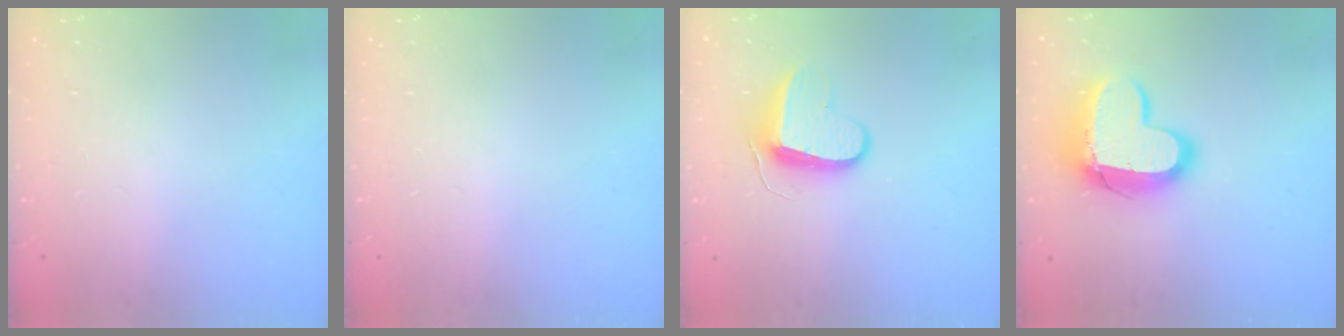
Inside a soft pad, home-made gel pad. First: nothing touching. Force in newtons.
{"total": 0.0}
{"total": 9.0, "press": 9.0, "slide": 0.4}
{"total": 15.4, "press": 15.4, "slide": 1.1}